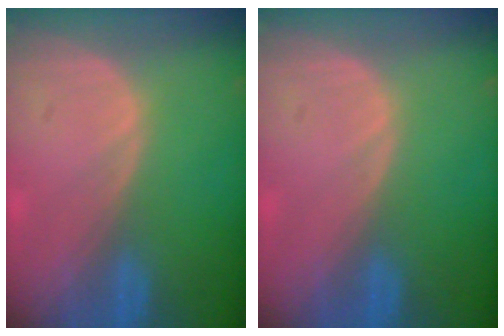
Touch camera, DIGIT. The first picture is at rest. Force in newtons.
{"total": 0.0}